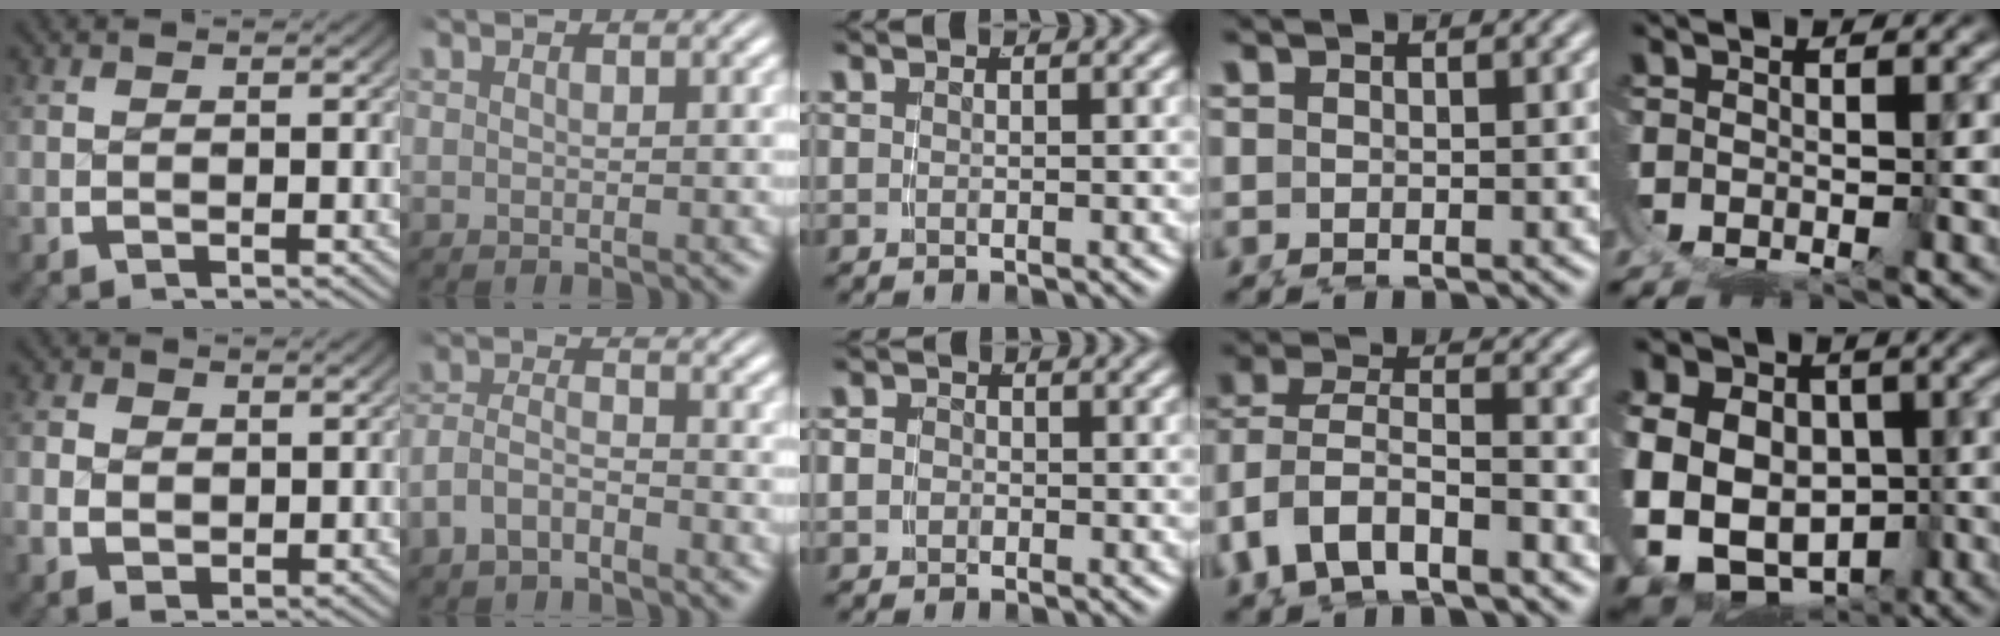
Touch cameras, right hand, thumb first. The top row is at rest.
{"thumb": {"total": 2.9, "force": [0.3, 2.3, 1.8], "torque": [-0.035, -0.010, 0.016]}, "index": {"total": 4.6, "force": [-2.3, 3.6, 1.9], "torque": [-0.058, -0.010, -0.041]}, "middle": {"total": 1.7, "force": [-0.4, 1.6, 0.5], "torque": [-0.017, -0.007, -0.008]}, "ring": {"total": 6.4, "force": [-1.0, 5.5, 3.2], "torque": [-0.101, -0.031, -0.006]}, "little": {"total": 13.8, "force": [-3.2, 12.0, 6.1], "torque": [-0.172, -0.068, -0.042]}}